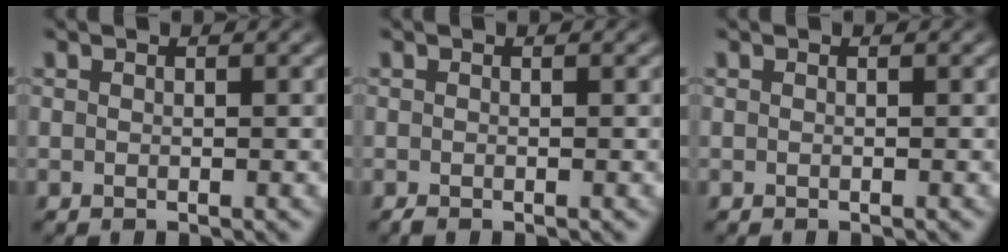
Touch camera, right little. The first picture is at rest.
{"total": 0.5, "force": [-0.4, -0.3, 0.1], "torque": [0.003, -0.006, -0.005]}
{"total": 0.0}